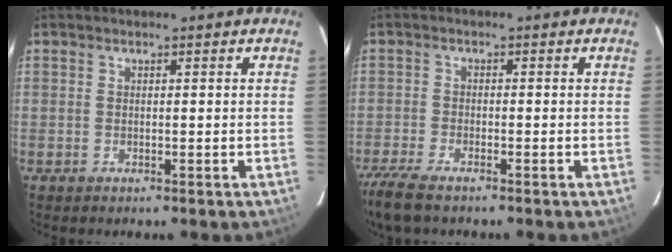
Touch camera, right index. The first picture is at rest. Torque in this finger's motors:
{"motor_torque": [0.55, -0.41, 0.24, 0.04]}